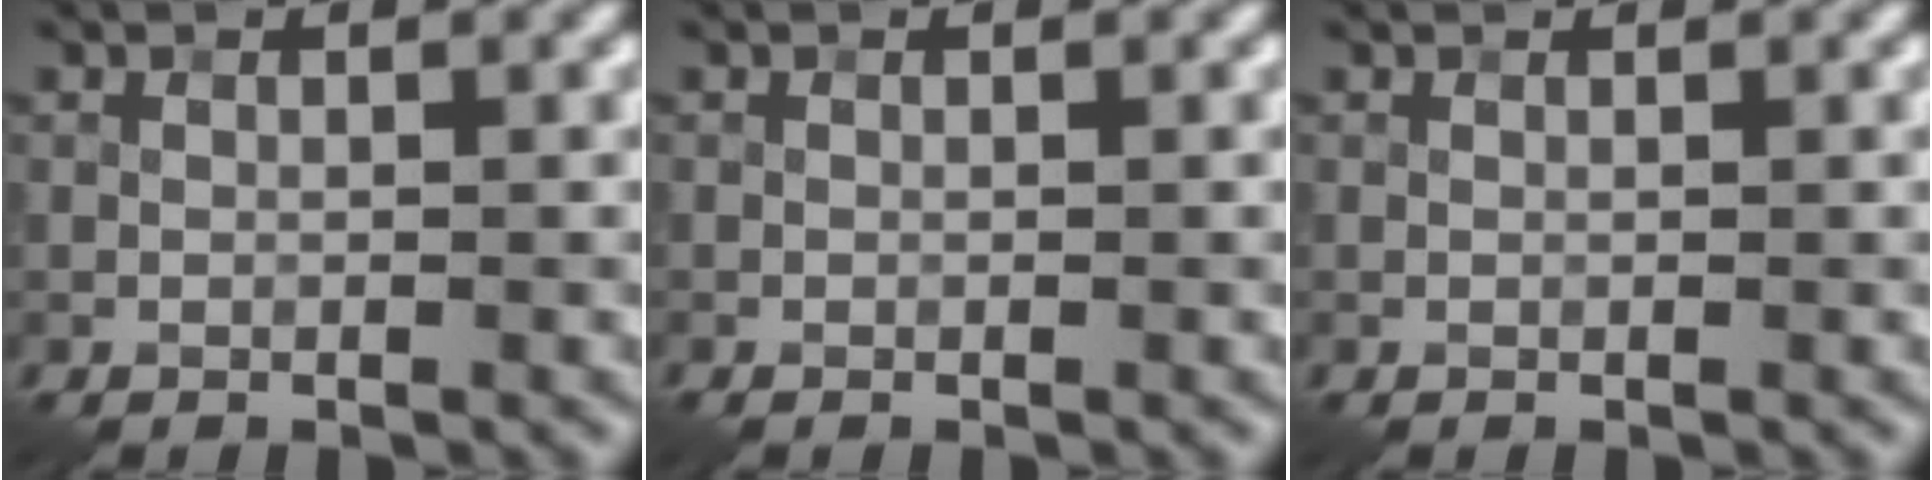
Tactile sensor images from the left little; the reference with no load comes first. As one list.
[{"total": 0.0}, {"total": 0.6, "force": [0.6, 0.1, 0.1], "torque": [-0.002, 0.001, 0.007]}]